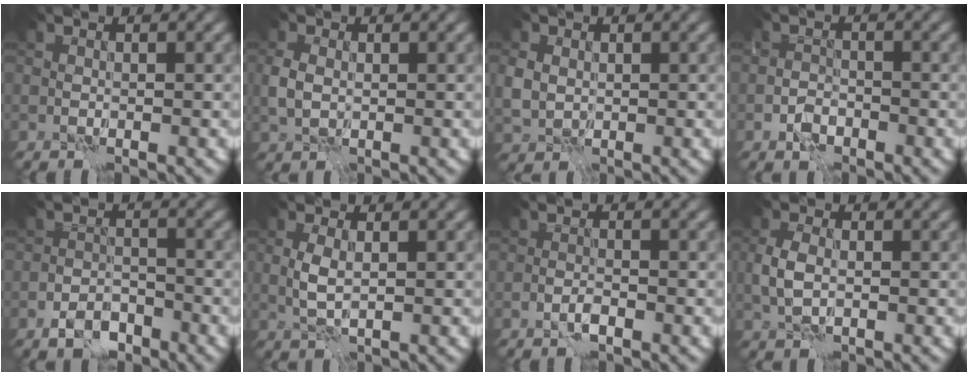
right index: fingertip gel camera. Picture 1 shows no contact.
{"total": 2.3, "force": [0.1, 1.7, 1.5], "torque": [-0.039, 0.003, 0.001]}
{"total": 2.6, "force": [0.4, 2.2, 1.3], "torque": [-0.034, 0.000, 0.007]}
{"total": 1.9, "force": [-1.3, 1.1, 0.8], "torque": [-0.012, 0.006, -0.025]}
{"total": 3.0, "force": [-2.1, 1.5, 1.4], "torque": [-0.019, 0.004, -0.043]}
{"total": 1.9, "force": [0.2, 0.8, 1.7], "torque": [-0.043, 0.001, 0.008]}
{"total": 0.9, "force": [-0.6, 0.2, 0.6], "torque": [-0.013, 0.003, -0.014]}
{"total": 2.5, "force": [-0.2, 1.6, 1.9], "torque": [-0.047, 0.002, -0.003]}